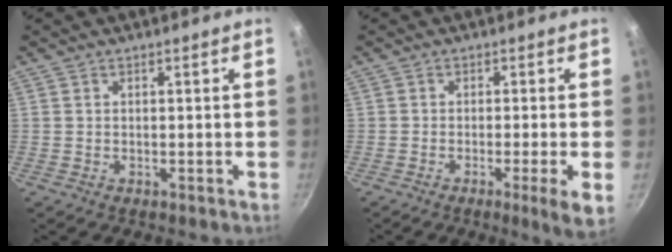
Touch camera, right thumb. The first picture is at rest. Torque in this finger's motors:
{"motor_torque": [-0.12, 0.30, 0.07, -0.20, 0.01]}